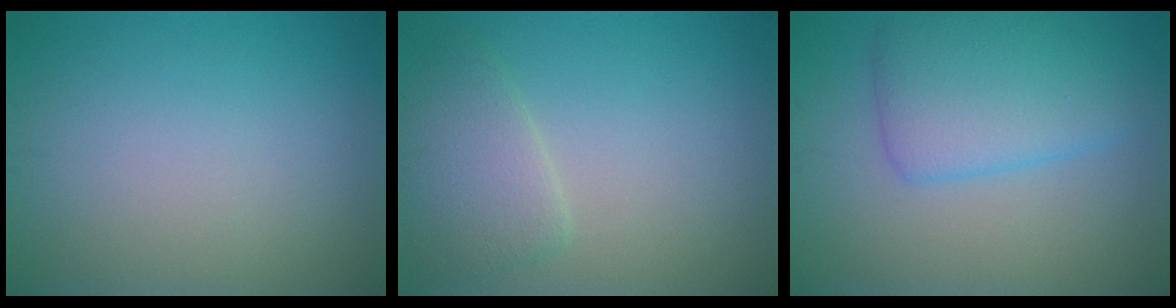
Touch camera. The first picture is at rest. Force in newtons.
{"total": 3.1, "press": 3.1, "slide": 0.4}
{"total": 5.4, "press": 5.4, "slide": 0.2}